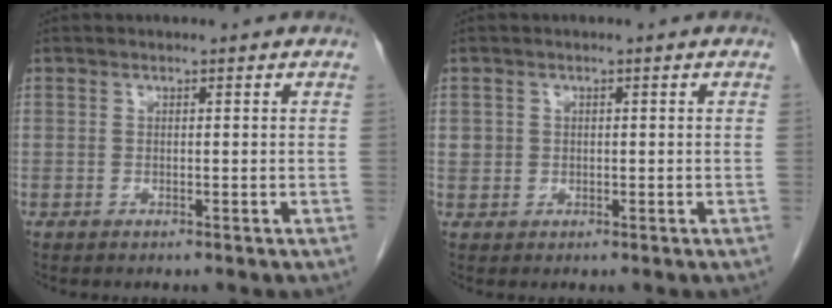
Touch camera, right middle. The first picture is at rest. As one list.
[{"total": 1.8, "force": [0.4, 1.7, 0.3], "torque": [0.005, 0.009, 0.007]}]